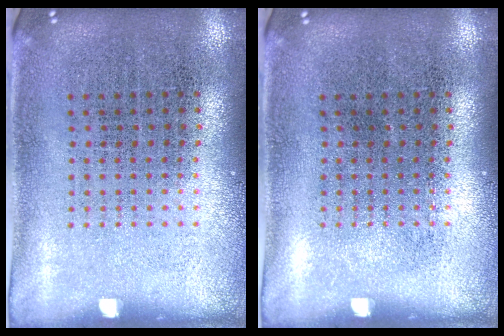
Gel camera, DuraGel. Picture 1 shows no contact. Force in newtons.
{"total": 0.0}